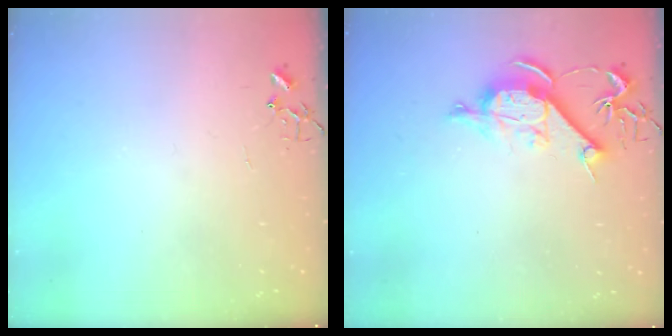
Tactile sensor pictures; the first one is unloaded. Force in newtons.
{"total": 10.1, "press": 10.1, "slide": 0.7}